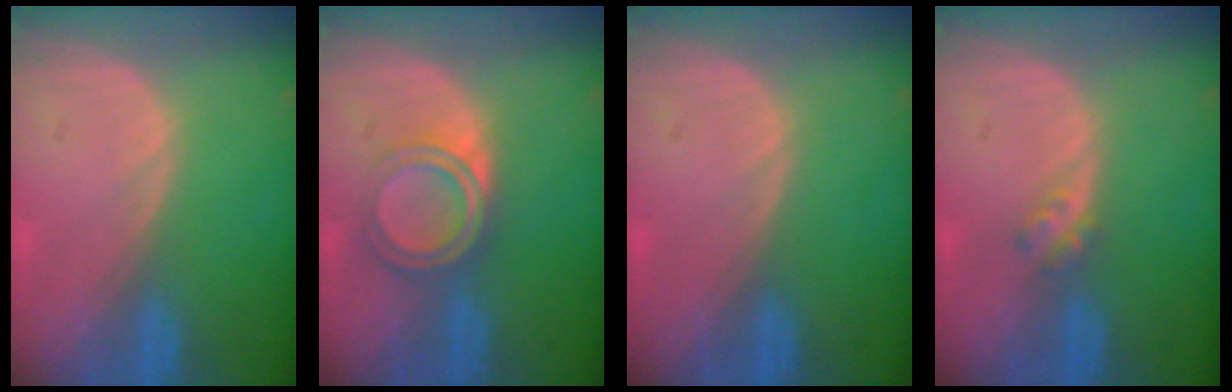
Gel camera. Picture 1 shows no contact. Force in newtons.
{"total": 5.3, "press": 4.9, "slide": 2.0}
{"total": 0.0}
{"total": 2.3, "press": 2.0, "slide": 1.2}